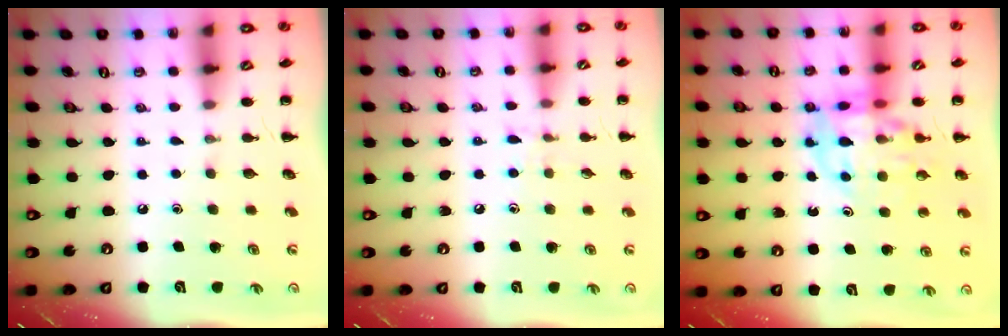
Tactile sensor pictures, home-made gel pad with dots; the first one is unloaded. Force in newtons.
{"total": 6.4, "press": 6.0, "slide": 2.3}
{"total": 12.8, "press": 12.4, "slide": 3.1}